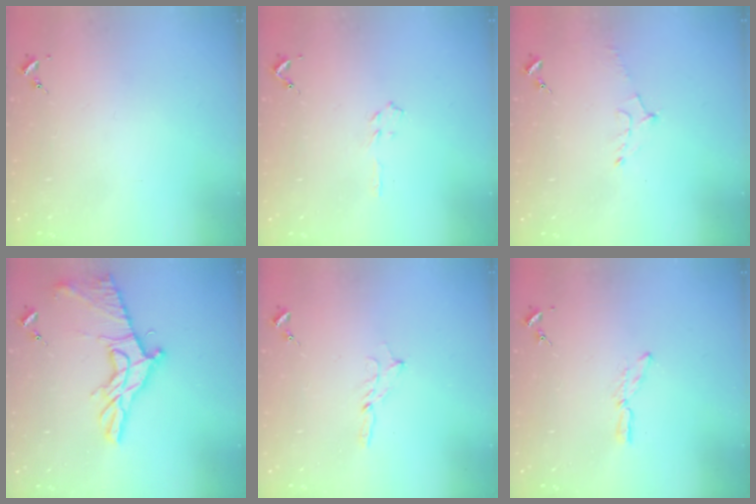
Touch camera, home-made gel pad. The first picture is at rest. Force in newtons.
{"total": 3.5, "press": 3.5, "slide": 0.4}
{"total": 5.6, "press": 5.5, "slide": 1.0}
{"total": 16.7, "press": 16.7, "slide": 0.7}
{"total": 2.5, "press": 2.5, "slide": 0.2}
{"total": 6.9, "press": 6.9, "slide": 0.4}